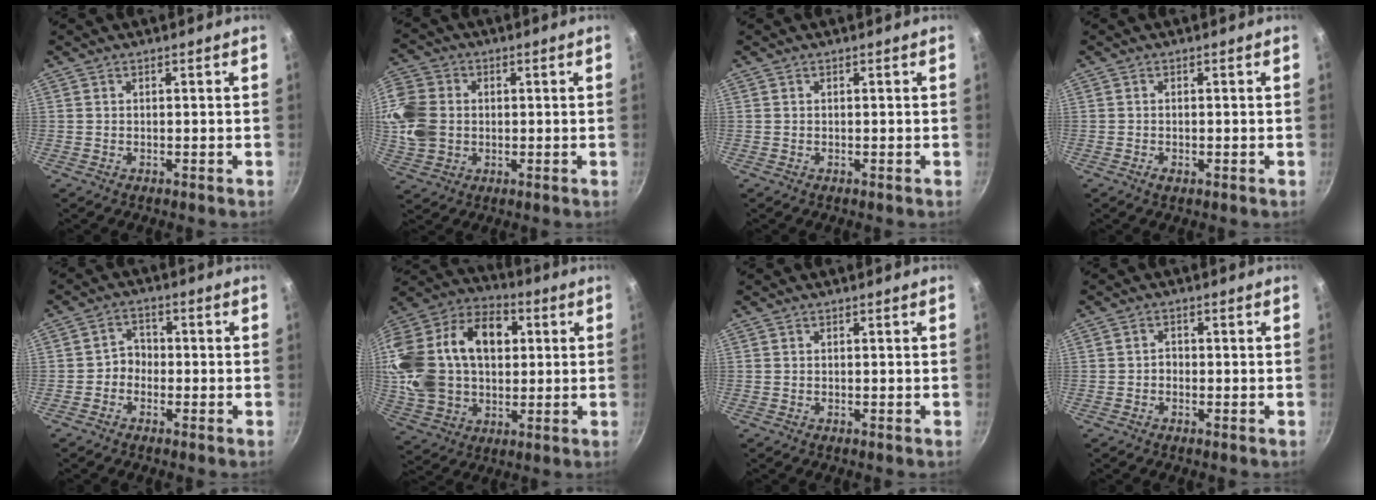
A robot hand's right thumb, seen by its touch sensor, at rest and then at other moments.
{"total": 12.9, "force": [0.7, 10.7, 7.2], "torque": [-0.144, 0.004, 0.006]}
{"total": 0.0}
{"total": 1.1, "force": [-0.5, 0.5, 0.9], "torque": [-0.017, 0.001, -0.010]}
{"total": 3.3, "force": [-1.2, 2.8, 1.3], "torque": [0.002, 0.021, -0.030]}
{"total": 25.6, "force": [4.2, 17.8, 17.9], "torque": [-0.331, 0.032, 0.073]}
{"total": 0.0}
{"total": 1.3, "force": [-0.6, 1.0, 0.6], "torque": [-0.004, 0.009, -0.011]}